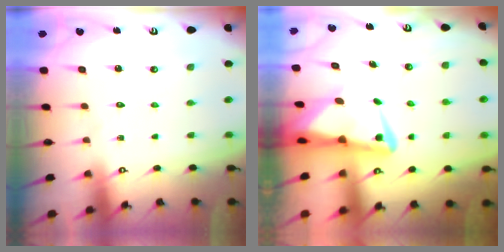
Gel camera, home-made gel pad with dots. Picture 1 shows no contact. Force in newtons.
{"total": 5.1, "press": 5.0, "slide": 0.8}